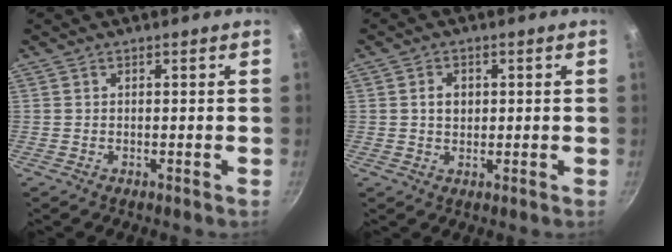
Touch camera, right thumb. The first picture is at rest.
{"total": 3.0, "force": [0.5, 2.4, 1.7], "torque": [-0.015, -0.001, 0.006]}